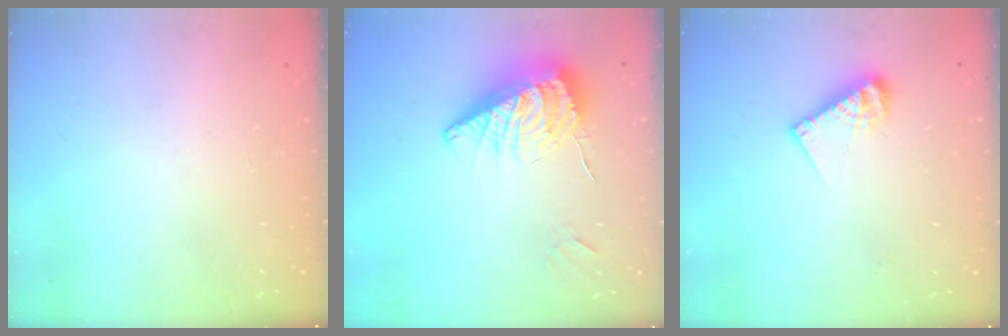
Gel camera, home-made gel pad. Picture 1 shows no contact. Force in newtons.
{"total": 12.6, "press": 12.2, "slide": 2.9}
{"total": 8.9, "press": 8.8, "slide": 0.6}